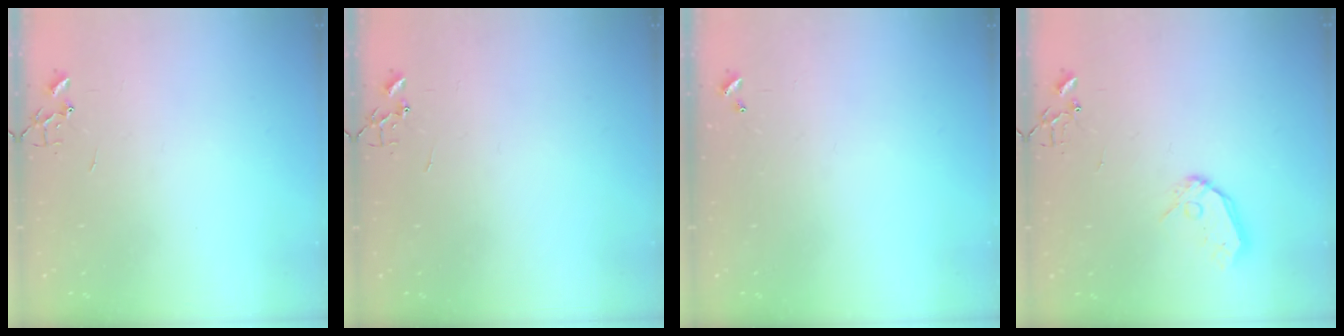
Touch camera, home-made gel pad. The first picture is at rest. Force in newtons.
{"total": 0.0}
{"total": 0.0}
{"total": 9.2, "press": 9.1, "slide": 0.9}